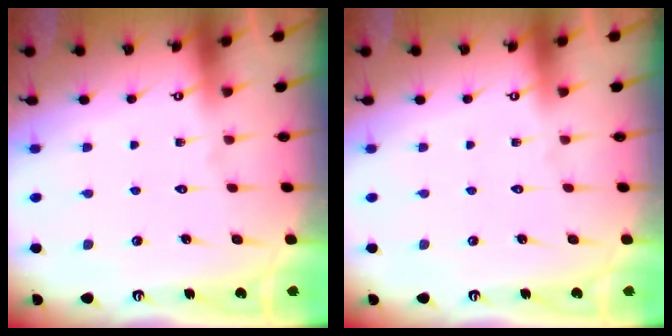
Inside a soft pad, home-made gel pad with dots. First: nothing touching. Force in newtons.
{"total": 0.0}